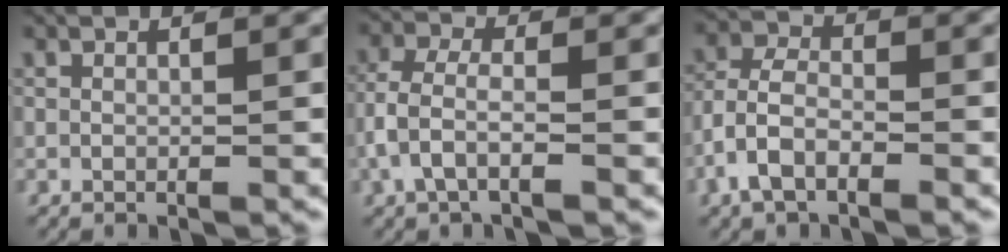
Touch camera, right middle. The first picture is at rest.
{"total": 3.9, "force": [-1.5, 2.1, 2.9], "torque": [-0.068, -0.009, -0.024]}
{"total": 4.5, "force": [-1.9, 2.8, 3.0], "torque": [-0.056, -0.005, -0.038]}